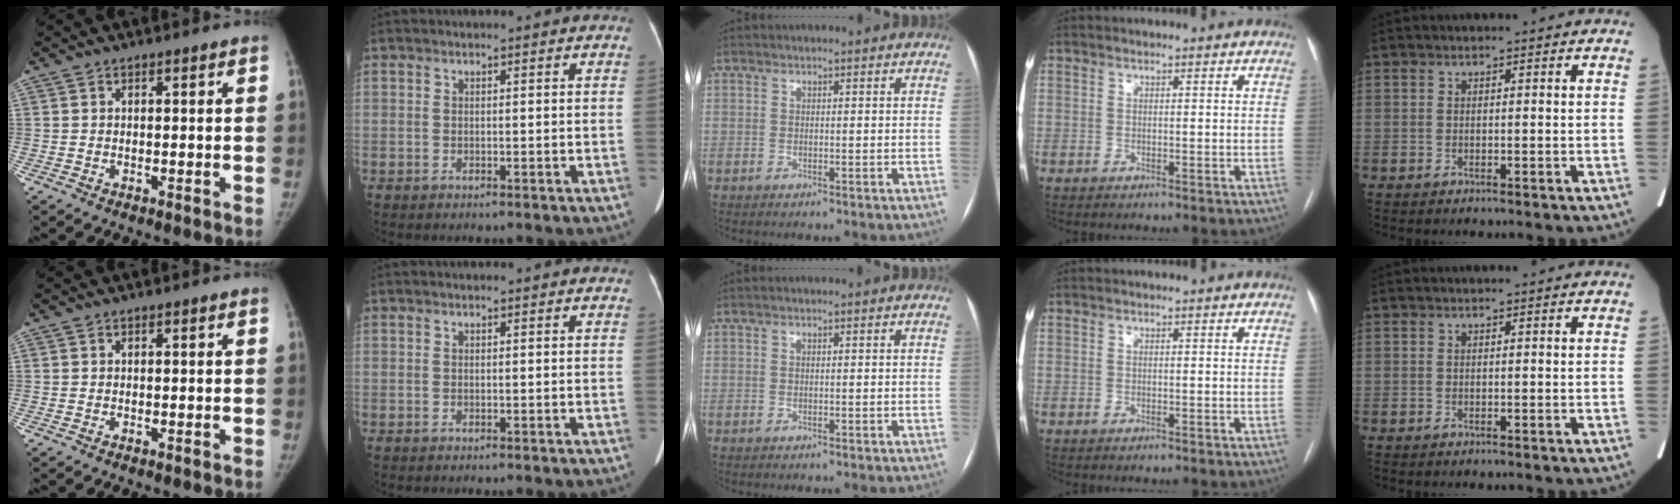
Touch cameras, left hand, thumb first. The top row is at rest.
{}